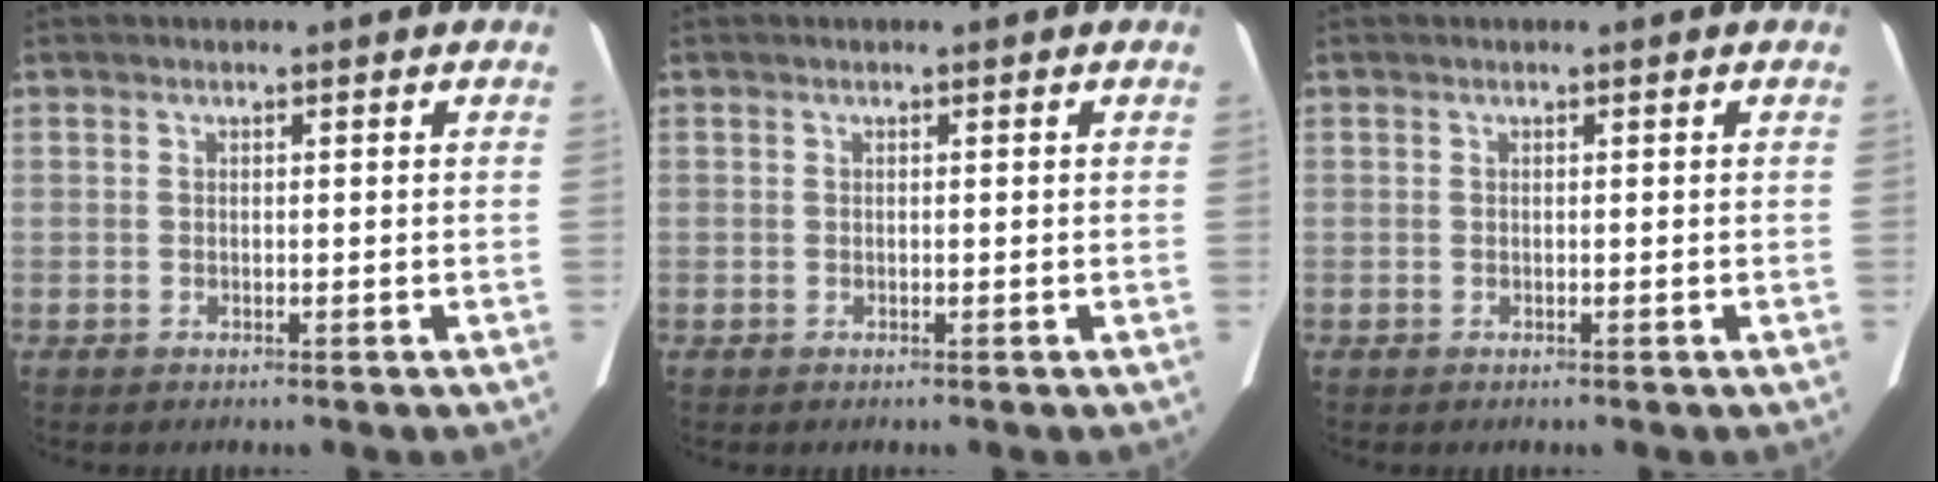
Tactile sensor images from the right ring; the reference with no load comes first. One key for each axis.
{"total": 0.0}
{"total": 0.0}